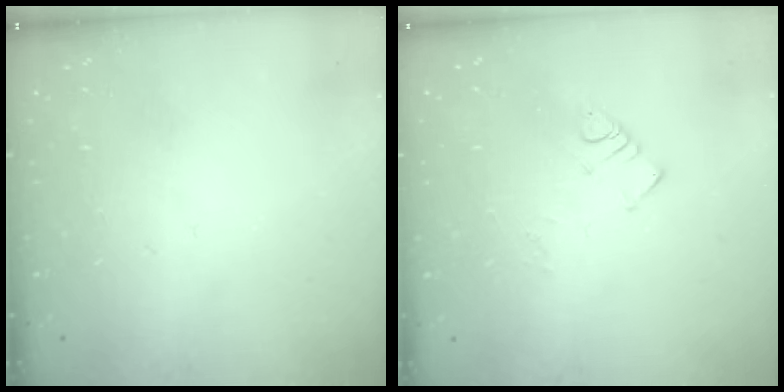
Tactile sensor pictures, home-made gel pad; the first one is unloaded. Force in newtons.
{"total": 4.0, "press": 4.0, "slide": 0.4}